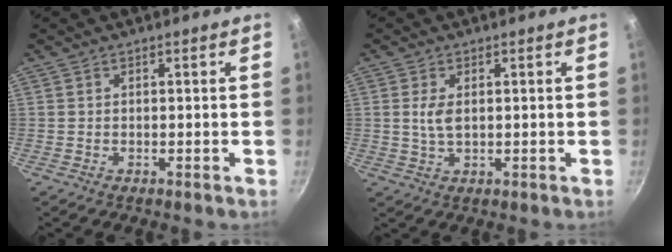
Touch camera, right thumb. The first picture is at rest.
{"total": 3.6, "force": [0.7, 1.9, 3.0], "torque": [-0.057, -0.003, 0.014]}